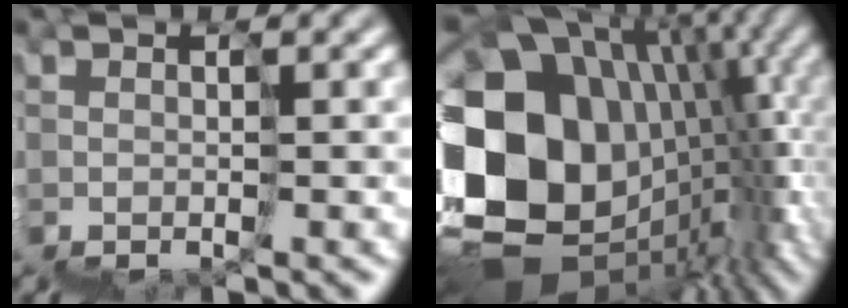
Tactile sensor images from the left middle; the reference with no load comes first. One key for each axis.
{"total": 14.3, "fx": -0.9, "fy": 12.1, "fz": 7.5, "tx": -0.174, "ty": 0.003, "tz": 0.011}